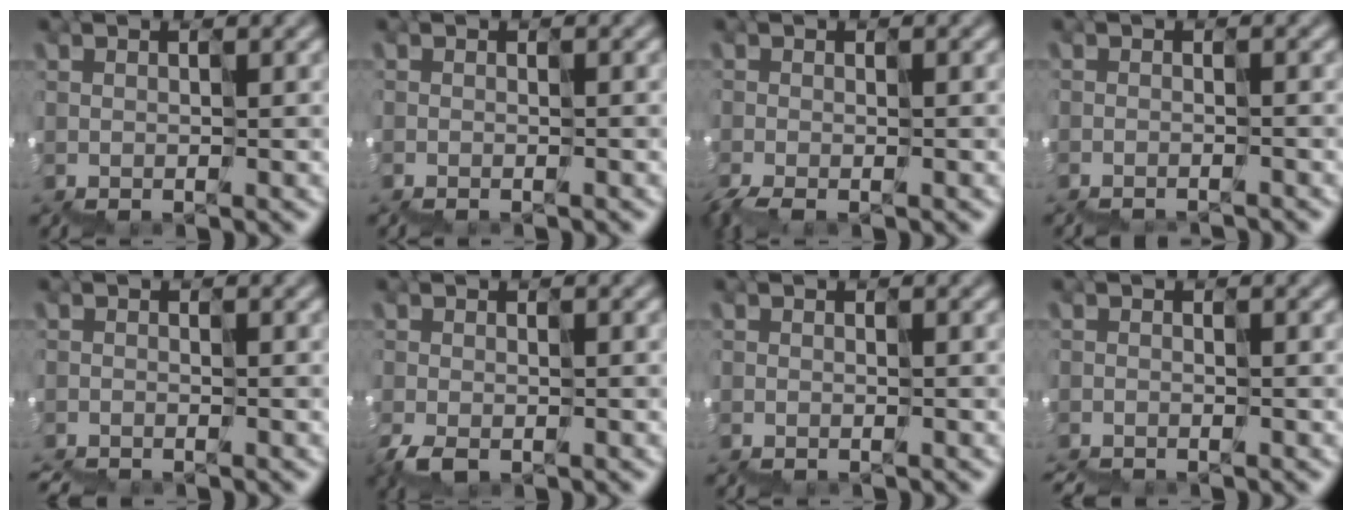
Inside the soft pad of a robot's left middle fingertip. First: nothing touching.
{"total": 0.8, "force": [-0.8, 0.0, 0.0], "torque": [0.008, -0.009, -0.008]}
{"total": 1.2, "force": [-1.2, 0.0, 0.3], "torque": [-0.018, -0.015, -0.019]}
{"total": 2.4, "force": [-2.4, 0.2, 0.0], "torque": [0.011, -0.011, -0.017]}
{"total": 2.0, "force": [-2.0, 0.3, 0.4], "torque": [-0.003, -0.008, -0.016]}
{"total": 1.1, "force": [-1.0, -0.3, -0.4], "torque": [-0.025, -0.013, -0.019]}
{"total": 0.8, "force": [-0.8, 0.1, -0.1], "torque": [0.008, -0.007, -0.008]}
{"total": 1.7, "force": [-1.7, 0.2, 0.1], "torque": [0.003, -0.008, -0.012]}